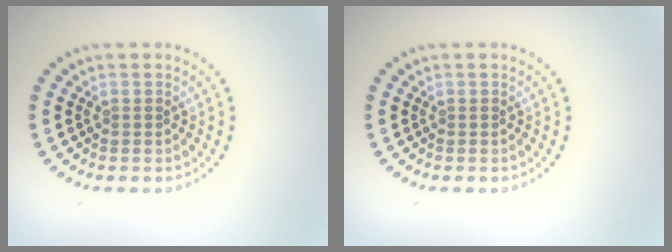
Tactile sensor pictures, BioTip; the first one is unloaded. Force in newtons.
{"total": 0.0}